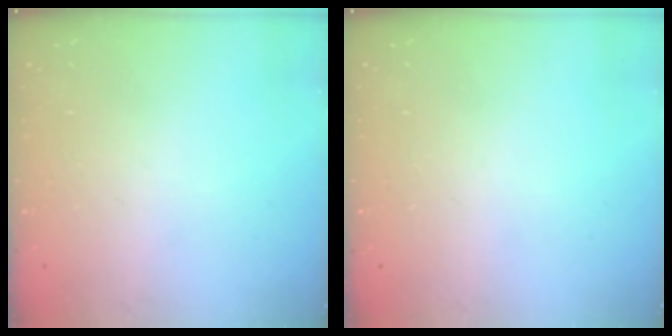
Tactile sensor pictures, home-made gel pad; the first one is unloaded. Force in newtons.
{"total": 0.0}